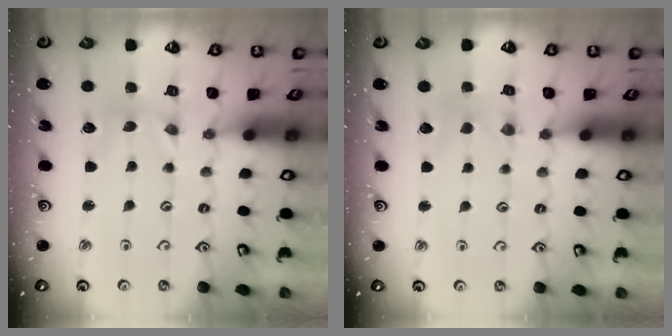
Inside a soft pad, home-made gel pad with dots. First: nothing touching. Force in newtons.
{"total": 1.5, "press": 1.5, "slide": 0.3}